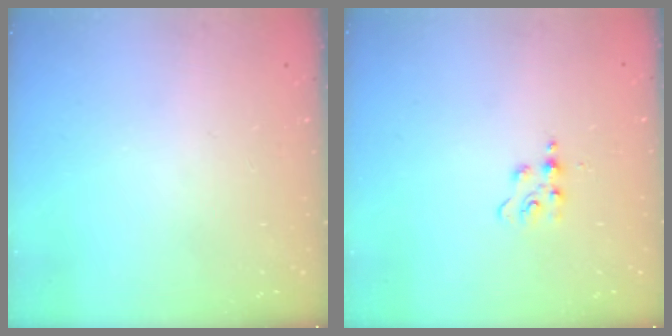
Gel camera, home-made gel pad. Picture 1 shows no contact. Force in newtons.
{"total": 4.3, "press": 4.2, "slide": 0.6}